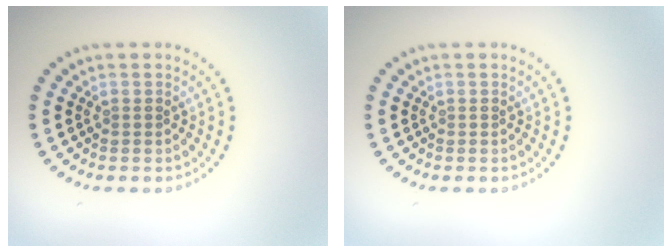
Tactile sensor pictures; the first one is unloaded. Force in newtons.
{"total": 0.0}